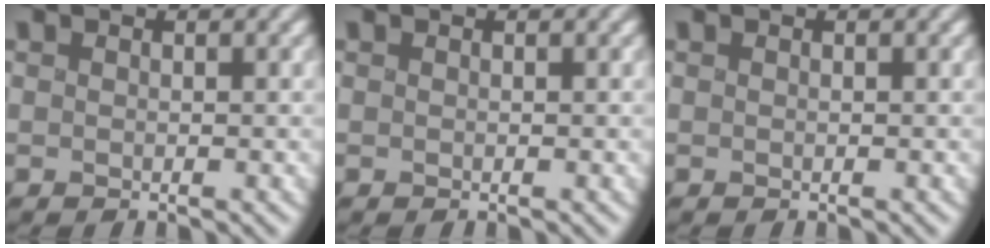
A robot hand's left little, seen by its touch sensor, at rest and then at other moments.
{"total": 0.0}
{"total": 0.0}